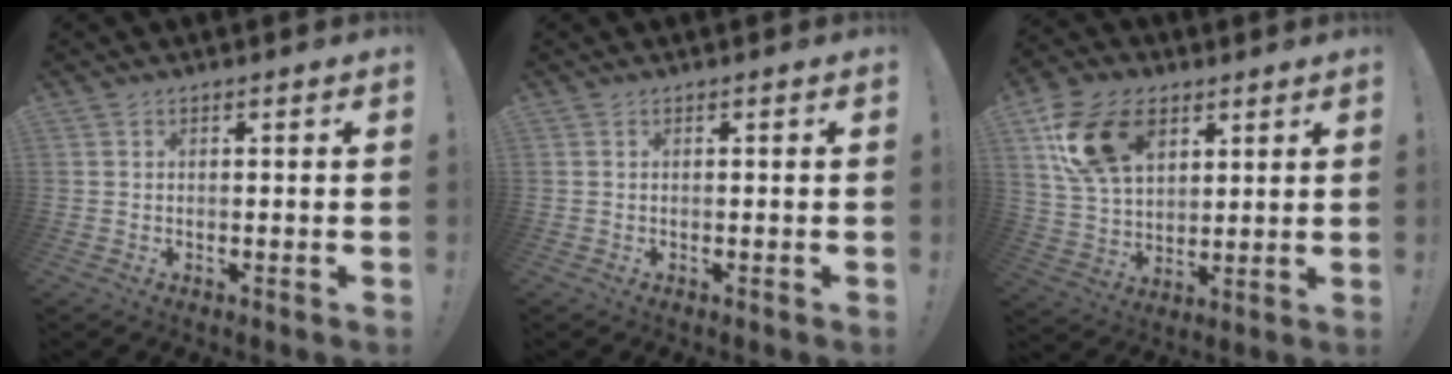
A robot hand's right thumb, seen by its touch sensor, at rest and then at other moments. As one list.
[{"total": 0.0}, {"total": 18.0, "force": [7.8, 12.0, 10.8], "torque": [-0.187, -0.020, 0.153]}]